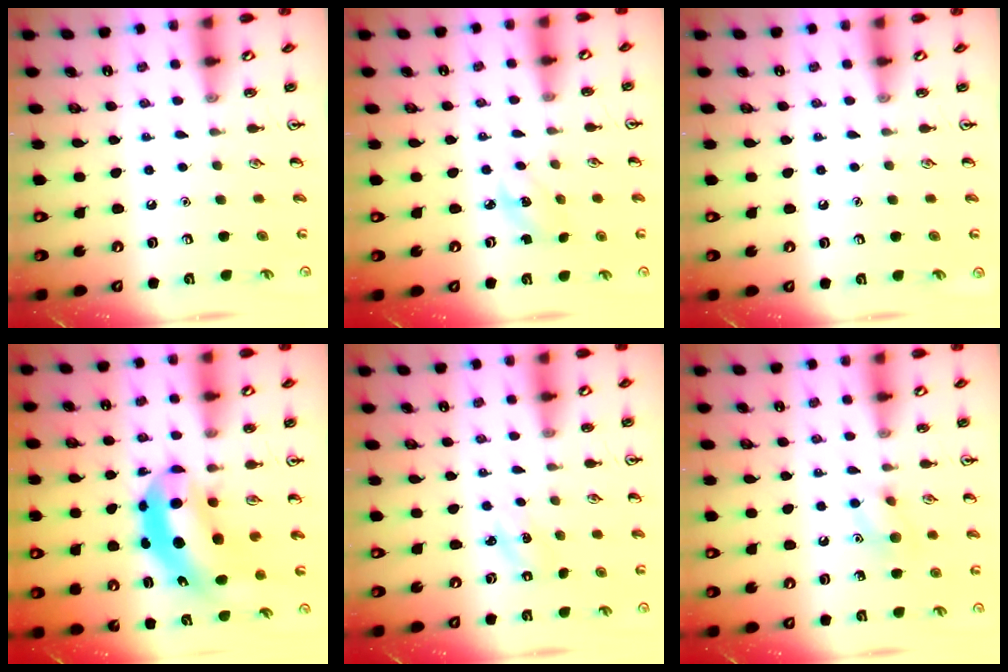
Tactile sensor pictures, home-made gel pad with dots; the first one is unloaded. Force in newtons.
{"total": 2.9, "press": 2.8, "slide": 0.9}
{"total": 0.0}
{"total": 8.3, "press": 8.0, "slide": 2.3}
{"total": 1.2, "press": 1.1, "slide": 0.5}
{"total": 7.8, "press": 7.7, "slide": 1.2}